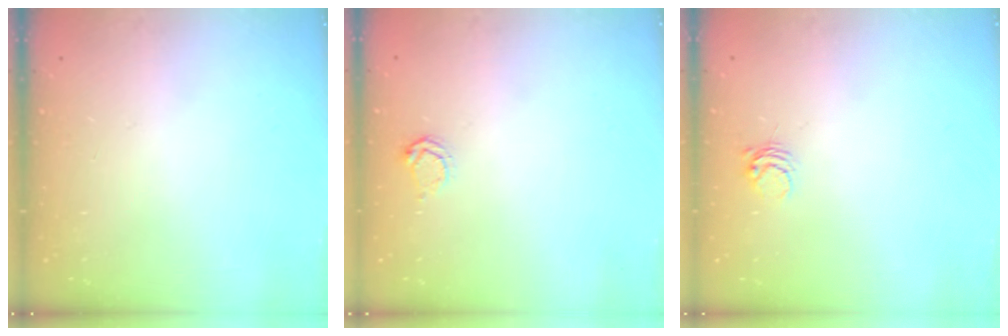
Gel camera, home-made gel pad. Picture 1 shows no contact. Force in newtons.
{"total": 3.1, "press": 3.1, "slide": 0.4}
{"total": 4.4, "press": 4.4, "slide": 0.3}